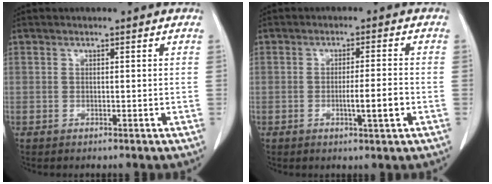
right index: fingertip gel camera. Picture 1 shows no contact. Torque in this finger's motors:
{"motor_torque": [0.54, -0.22, 0.33, 0.04]}